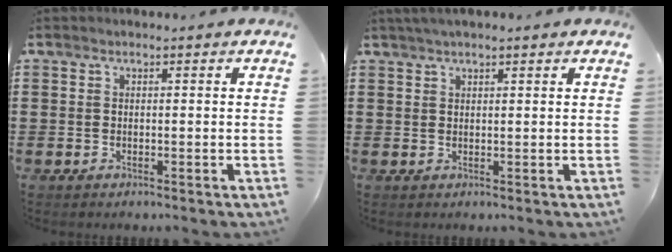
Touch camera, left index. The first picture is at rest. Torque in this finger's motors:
{"motor_torque": [2.14, 0.00, 0.39, 0.14]}